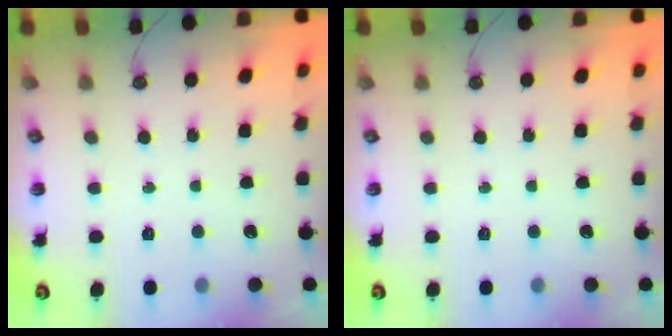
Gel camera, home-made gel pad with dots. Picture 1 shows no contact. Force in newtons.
{"total": 0.0}